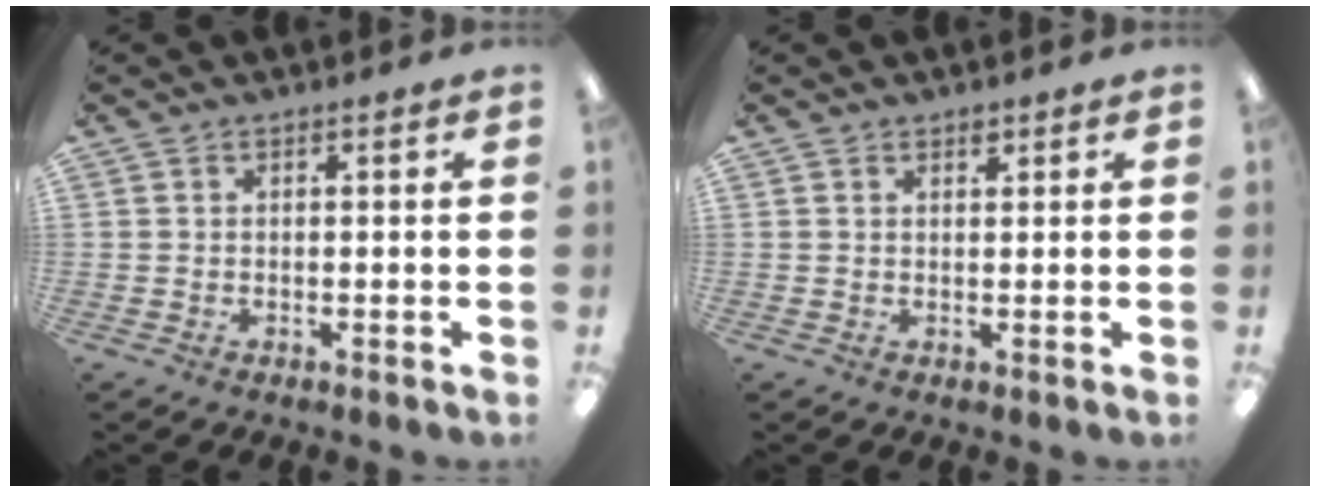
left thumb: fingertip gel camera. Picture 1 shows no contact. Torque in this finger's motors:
{"motor_torque": [0.19, 0.03, 0.10, -0.05, -0.06]}